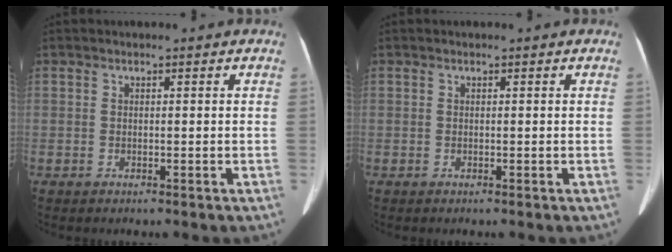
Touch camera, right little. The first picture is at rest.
{"total": 0.0}